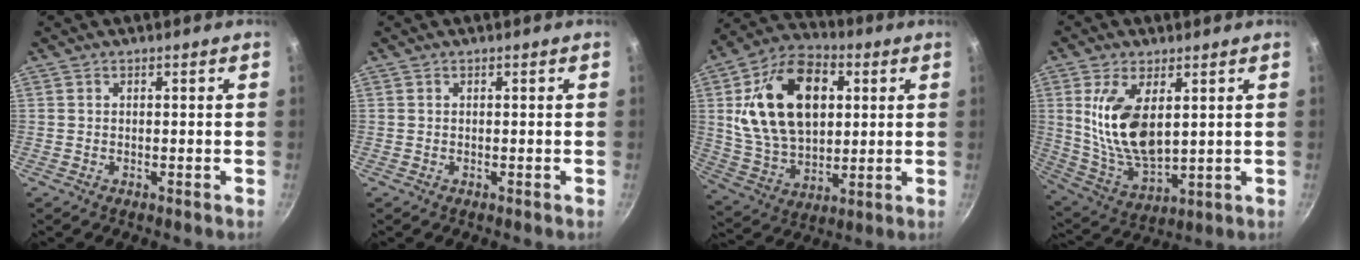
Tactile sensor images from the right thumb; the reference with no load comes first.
{"total": 0.0}
{"total": 22.2, "force": [4.8, 14.5, 16.1], "torque": [-0.258, 0.002, 0.086]}
{"total": 14.2, "force": [3.4, 7.3, 11.8], "torque": [-0.216, -0.028, 0.079]}